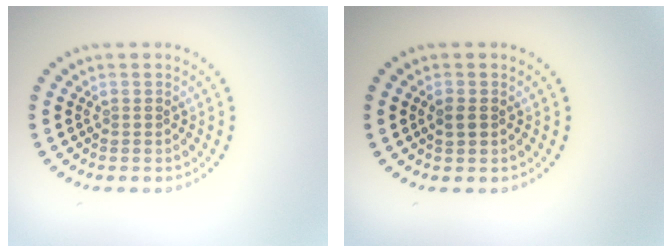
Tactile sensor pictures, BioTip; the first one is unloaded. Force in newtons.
{"total": 1.2, "press": 1.2, "slide": 0.1}